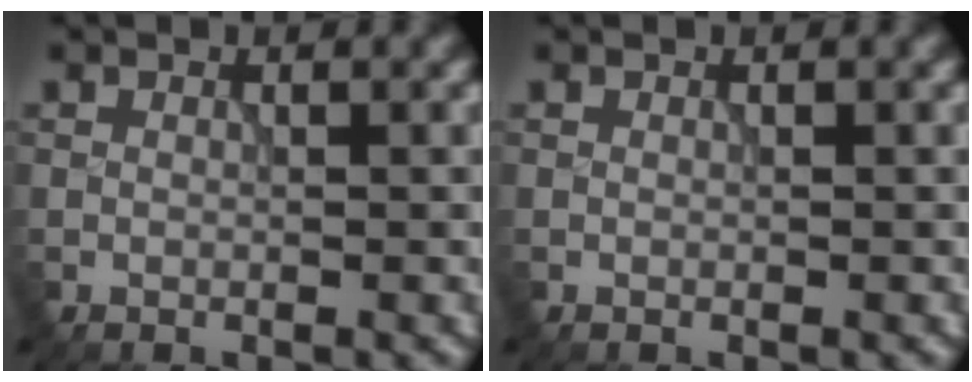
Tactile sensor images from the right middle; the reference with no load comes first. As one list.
[{"total": 0.0}]